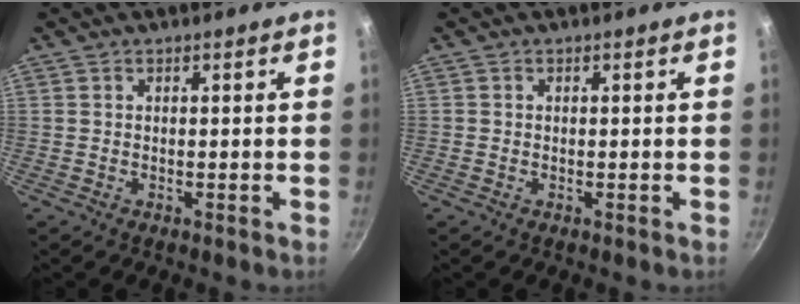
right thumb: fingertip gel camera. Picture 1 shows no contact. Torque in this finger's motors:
{"motor_torque": [-0.13, 0.04, -0.15, 0.33, 0.10]}